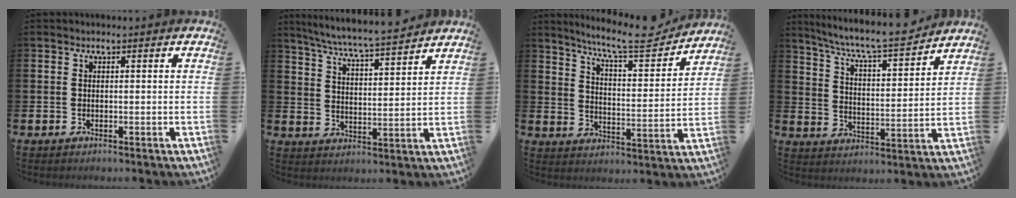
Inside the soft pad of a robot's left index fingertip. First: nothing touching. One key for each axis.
{"total": 6.8, "fx": 6.5, "fy": -0.1, "fz": 1.9, "tx": -0.062, "ty": -0.046, "tz": 0.114}
{"total": 8.9, "fx": 8.0, "fy": 1.2, "fz": 3.8, "tx": -0.085, "ty": -0.047, "tz": 0.136}
{"total": 7.9, "fx": 7.3, "fy": 0.6, "fz": 2.9, "tx": -0.078, "ty": -0.059, "tz": 0.122}